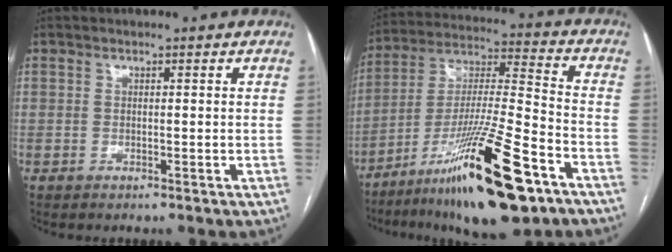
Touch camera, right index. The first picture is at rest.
{"total": 21.2, "force": [-12.5, 2.2, 17.0], "torque": [-0.292, -0.026, -0.213]}